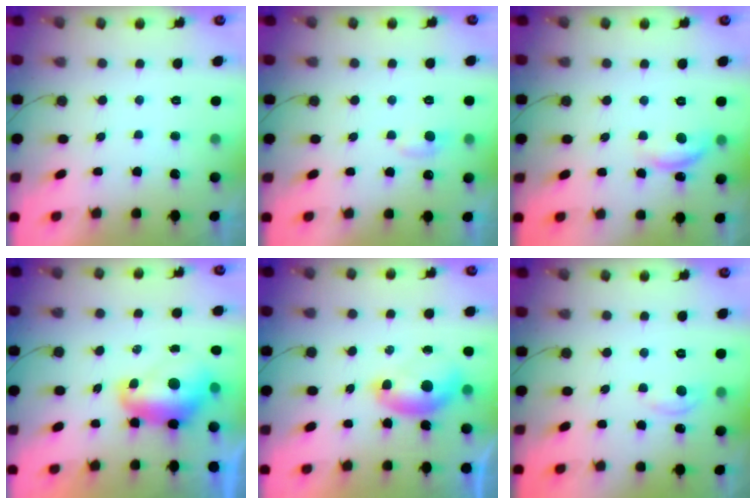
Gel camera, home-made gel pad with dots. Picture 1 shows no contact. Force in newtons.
{"total": 4.2, "press": 4.1, "slide": 0.5}
{"total": 10.3, "press": 10.3, "slide": 0.6}
{"total": 8.7, "press": 8.6, "slide": 0.9}
{"total": 8.1, "press": 8.0, "slide": 1.3}
{"total": 2.9, "press": 2.8, "slide": 0.4}